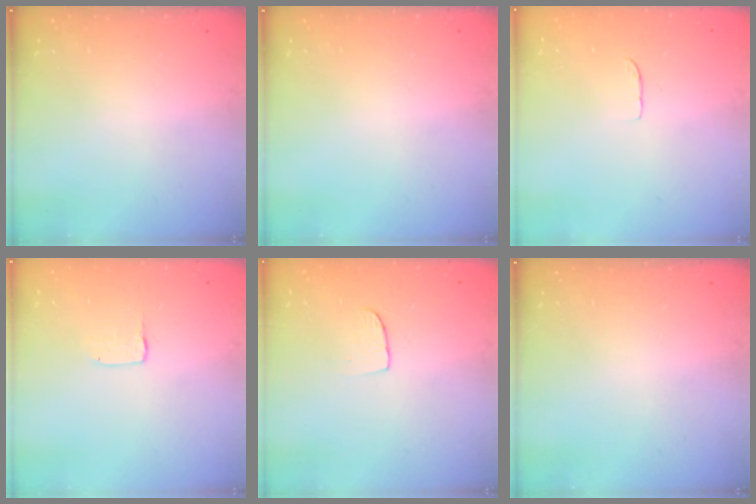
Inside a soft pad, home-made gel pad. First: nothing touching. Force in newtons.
{"total": 0.0}
{"total": 3.2, "press": 3.2, "slide": 0.3}
{"total": 1.3, "press": 1.2, "slide": 0.1}
{"total": 5.5, "press": 5.5, "slide": 0.3}
{"total": 0.0}